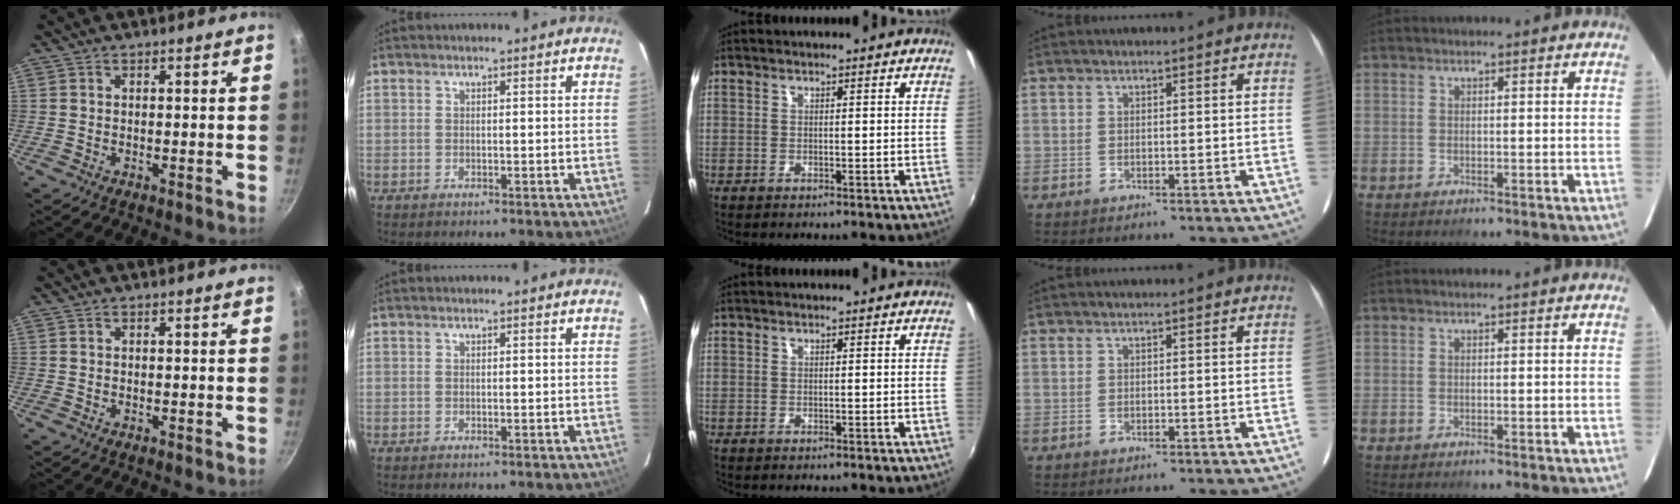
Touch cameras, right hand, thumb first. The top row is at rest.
{}